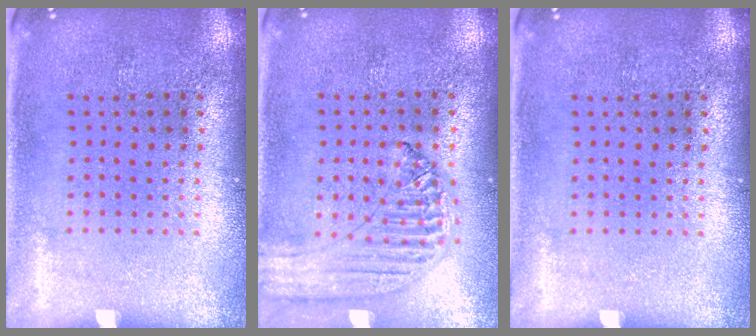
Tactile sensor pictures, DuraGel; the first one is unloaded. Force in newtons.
{"total": 1.3, "press": 1.3, "slide": 0.2}
{"total": 0.0}